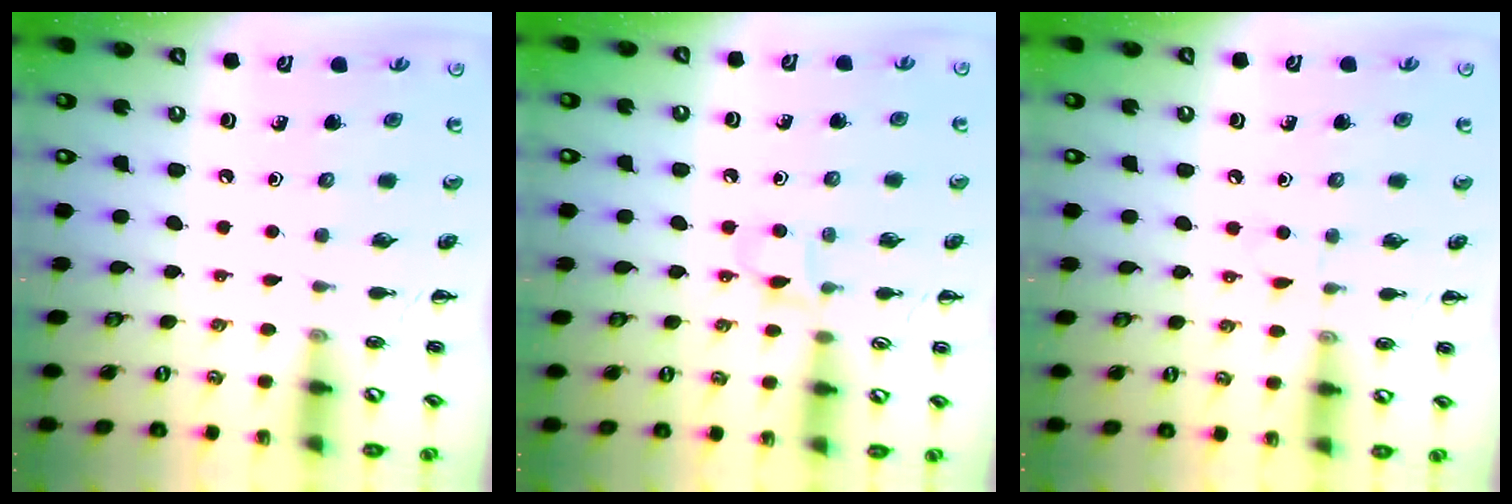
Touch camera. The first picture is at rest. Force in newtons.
{"total": 4.4, "press": 4.0, "slide": 1.7}
{"total": 4.4, "press": 4.2, "slide": 1.4}